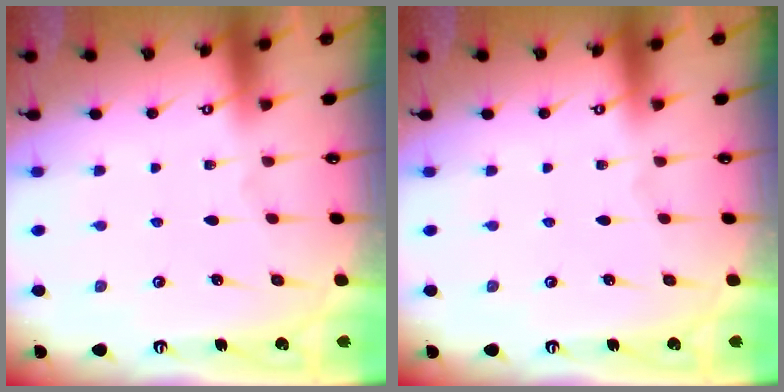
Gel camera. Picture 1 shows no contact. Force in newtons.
{"total": 0.0}